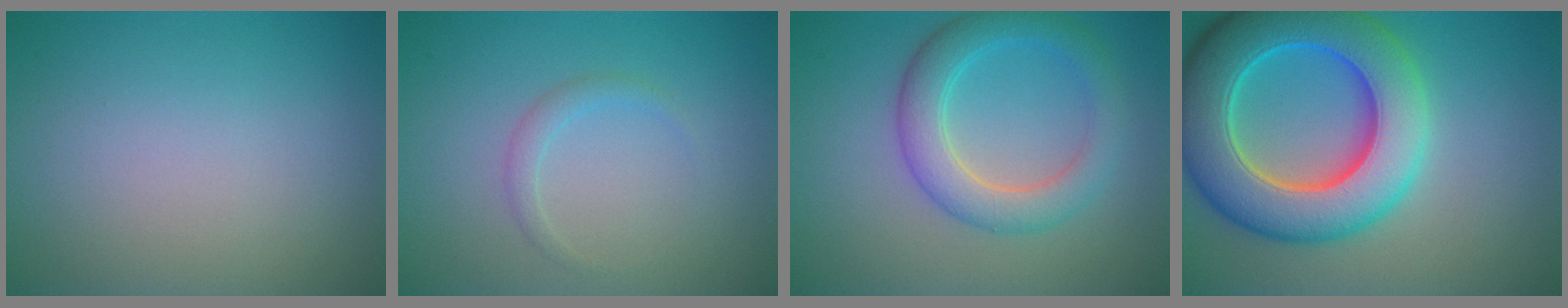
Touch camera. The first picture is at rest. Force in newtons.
{"total": 1.2, "press": 1.1, "slide": 0.2}
{"total": 4.7, "press": 4.7, "slide": 0.4}
{"total": 11.6, "press": 11.6, "slide": 0.3}